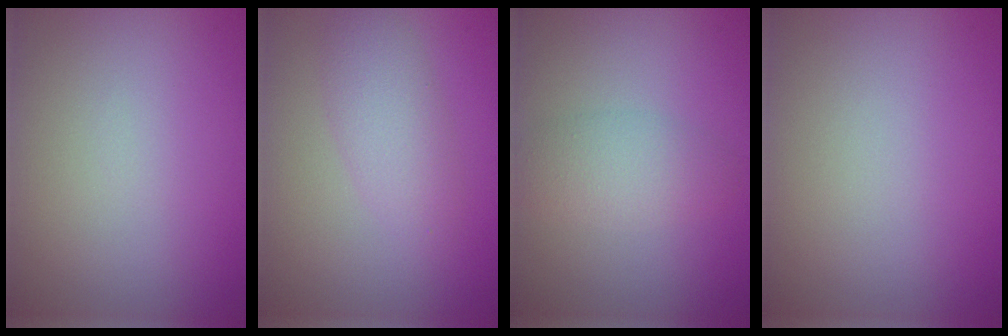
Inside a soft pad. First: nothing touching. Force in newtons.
{"total": 2.9, "press": 2.9, "slide": 0.1}
{"total": 2.8, "press": 2.8, "slide": 0.1}
{"total": 0.0}